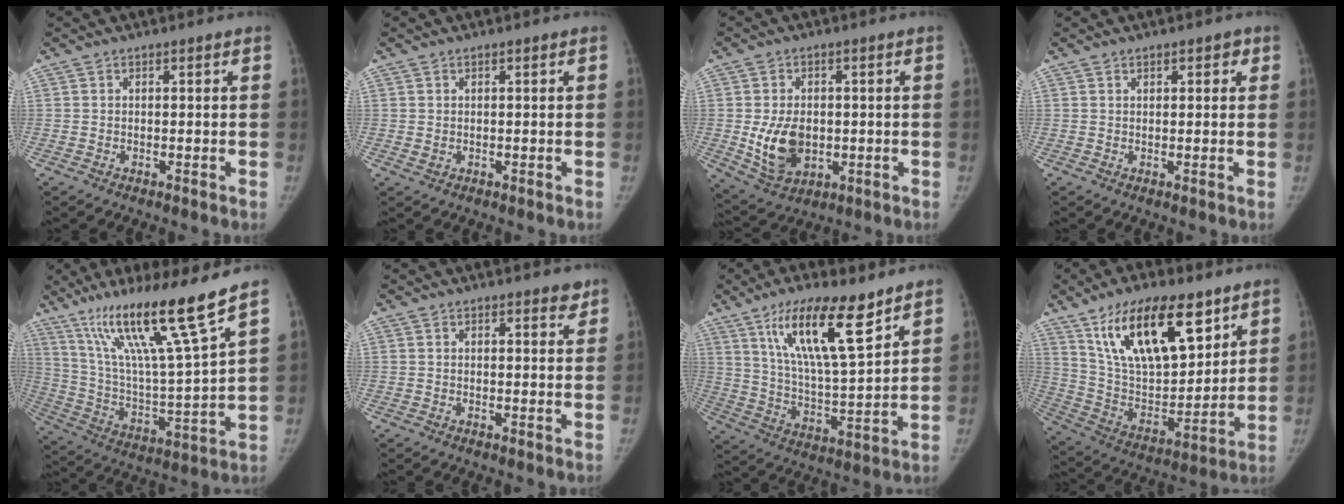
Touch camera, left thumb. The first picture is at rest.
{"total": 1.0, "force": [0.4, 0.6, 0.6], "torque": [-0.009, -0.004, 0.012]}
{"total": 10.0, "force": [-0.7, 6.9, 7.1], "torque": [-0.107, -0.009, 0.005]}
{"total": 2.1, "force": [1.1, 1.2, 1.2], "torque": [-0.001, -0.003, 0.014]}
{"total": 20.8, "force": [13.8, 0.5, 15.6], "torque": [-0.251, -0.067, 0.251]}
{"total": 2.3, "force": [1.9, 0.9, 1.1], "torque": [0.001, -0.011, 0.021]}
{"total": 17.2, "force": [10.3, 4.2, 13.1], "torque": [-0.211, -0.053, 0.193]}
{"total": 23.2, "force": [13.2, 10.1, 16.2], "torque": [-0.241, -0.046, 0.246]}